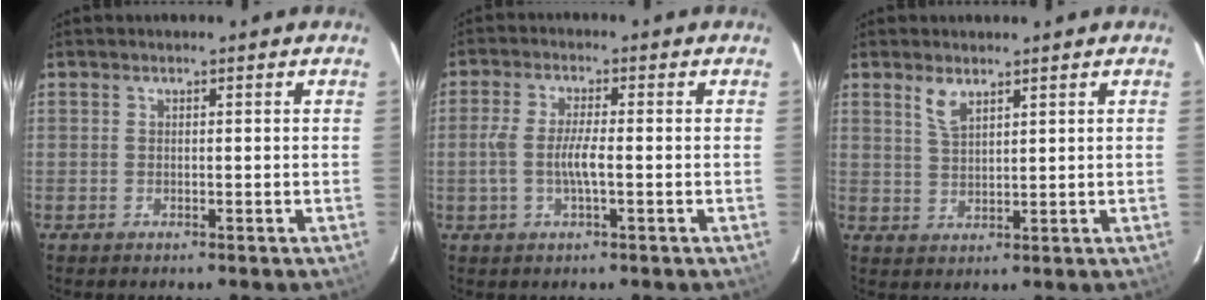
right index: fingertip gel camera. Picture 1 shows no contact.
{"total": 5.2, "force": [-1.1, 0.8, 5.0], "torque": [-0.101, 0.002, -0.021]}
{"total": 3.6, "force": [2.5, 1.3, 2.2], "torque": [-0.044, -0.001, 0.049]}